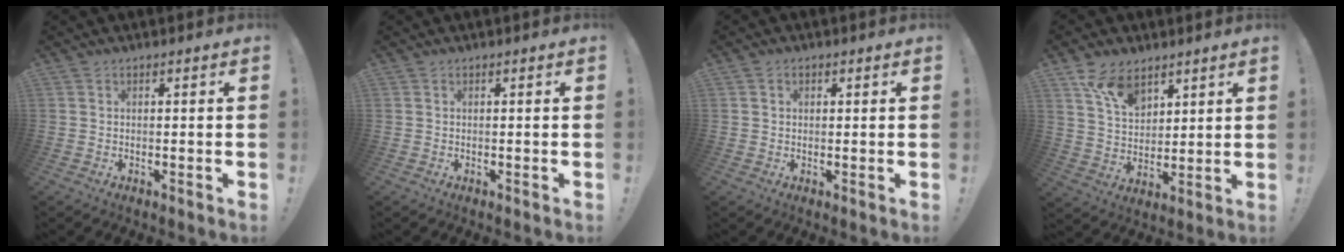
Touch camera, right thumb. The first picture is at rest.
{"total": 0.0}
{"total": 1.2, "force": [0.3, 1.1, 0.5], "torque": [-0.003, 0.001, 0.004]}
{"total": 11.4, "force": [7.6, 6.5, 5.6], "torque": [-0.102, -0.033, 0.147]}